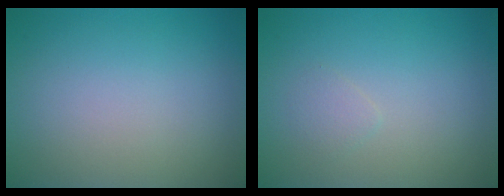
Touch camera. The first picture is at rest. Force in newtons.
{"total": 0.8, "press": 0.8, "slide": 0.1}